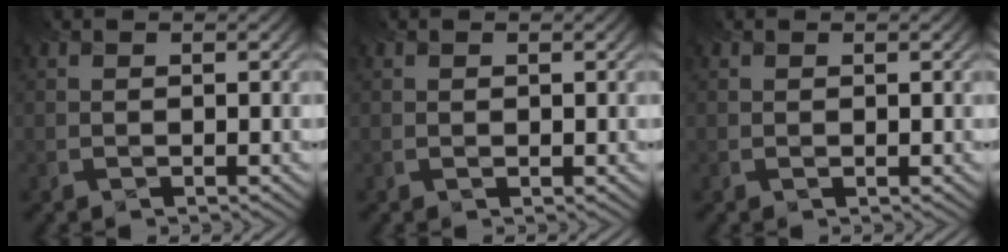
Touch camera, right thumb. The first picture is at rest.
{"total": 0.0}
{"total": 0.0}